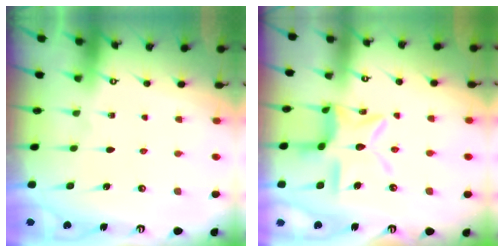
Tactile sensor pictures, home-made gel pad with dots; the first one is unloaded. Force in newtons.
{"total": 13.3, "press": 13.3, "slide": 1.1}